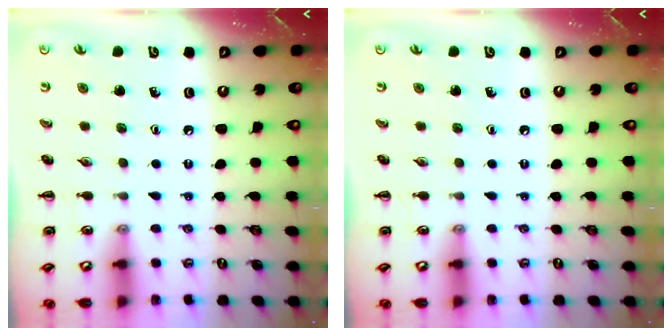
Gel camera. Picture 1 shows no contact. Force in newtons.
{"total": 0.0}